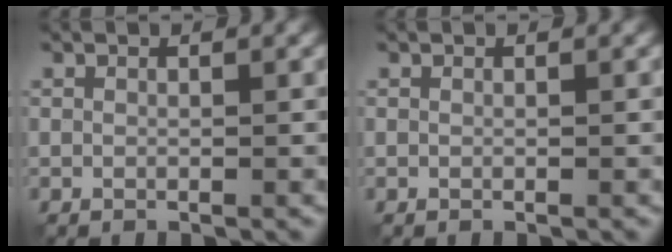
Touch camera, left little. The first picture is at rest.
{"total": 0.0}